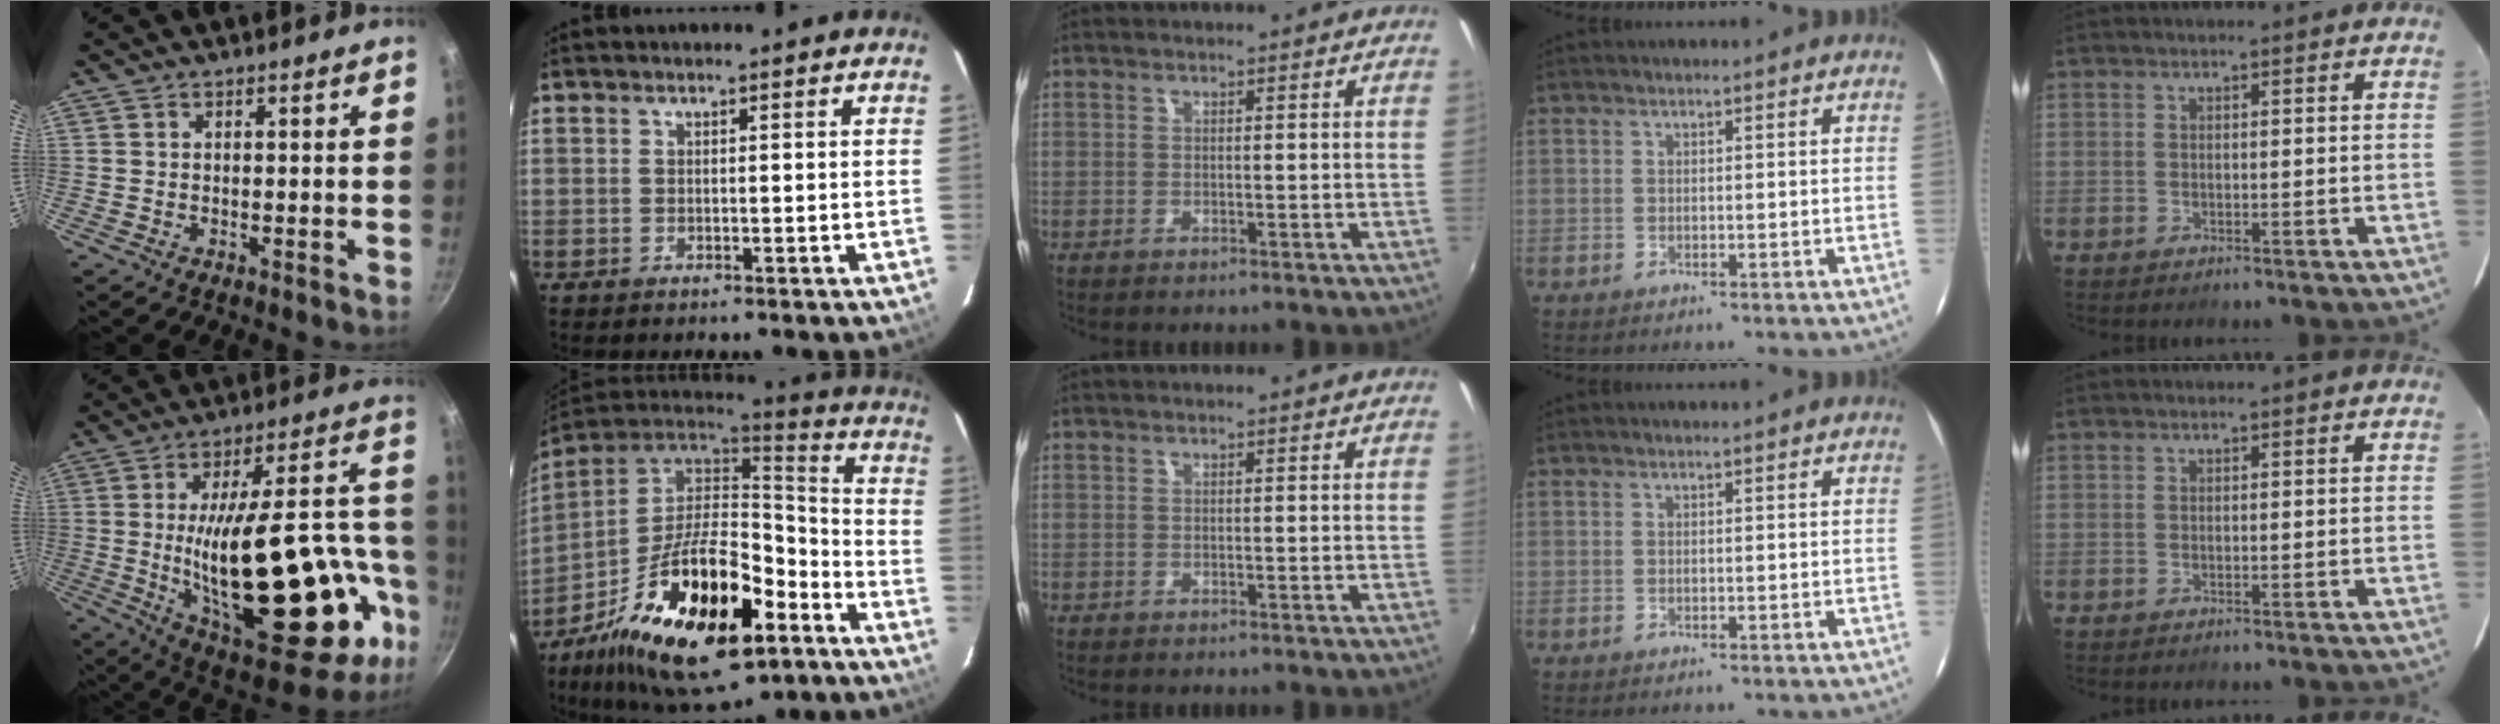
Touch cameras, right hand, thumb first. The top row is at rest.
{"thumb": {"total": 35.1, "force": [-7.4, 14.4, 31.1], "torque": [-0.430, 0.022, -0.080]}, "index": {"total": 27.0, "force": [-12.4, 11.7, 20.9], "torque": [-0.388, -0.024, -0.193]}}